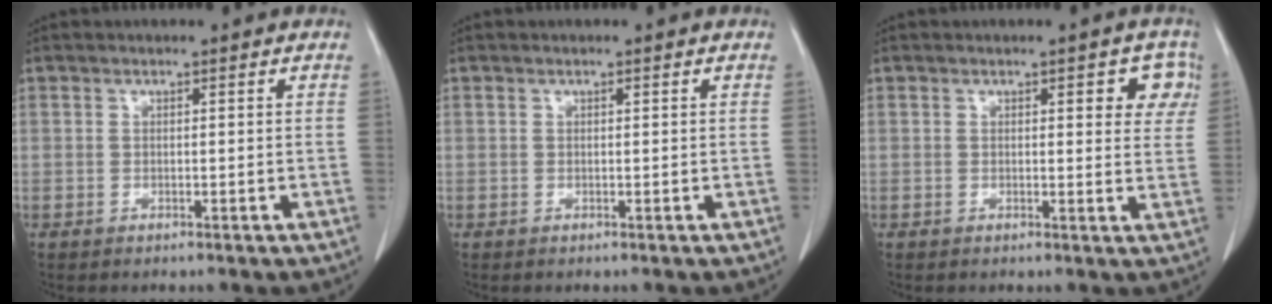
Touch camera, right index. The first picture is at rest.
{"total": 0.0}
{"total": 4.7, "force": [2.0, 1.9, 3.8], "torque": [-0.029, 0.004, 0.016]}